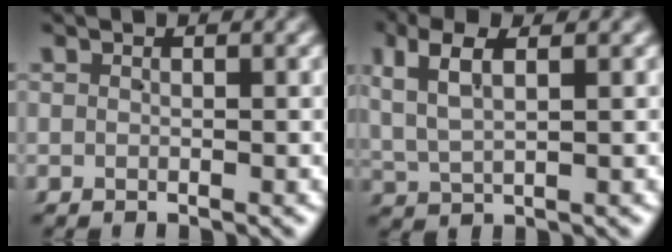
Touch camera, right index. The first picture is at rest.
{"total": 4.2, "force": [1.9, 2.3, 3.0], "torque": [-0.074, 0.005, 0.037]}